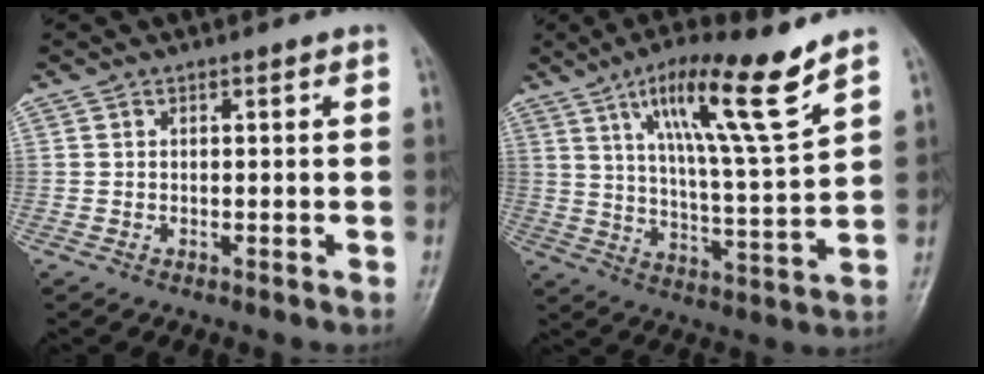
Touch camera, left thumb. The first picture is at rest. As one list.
[{"total": 15.9, "force": [9.7, 1.5, 12.5], "torque": [-0.207, -0.048, 0.166]}]